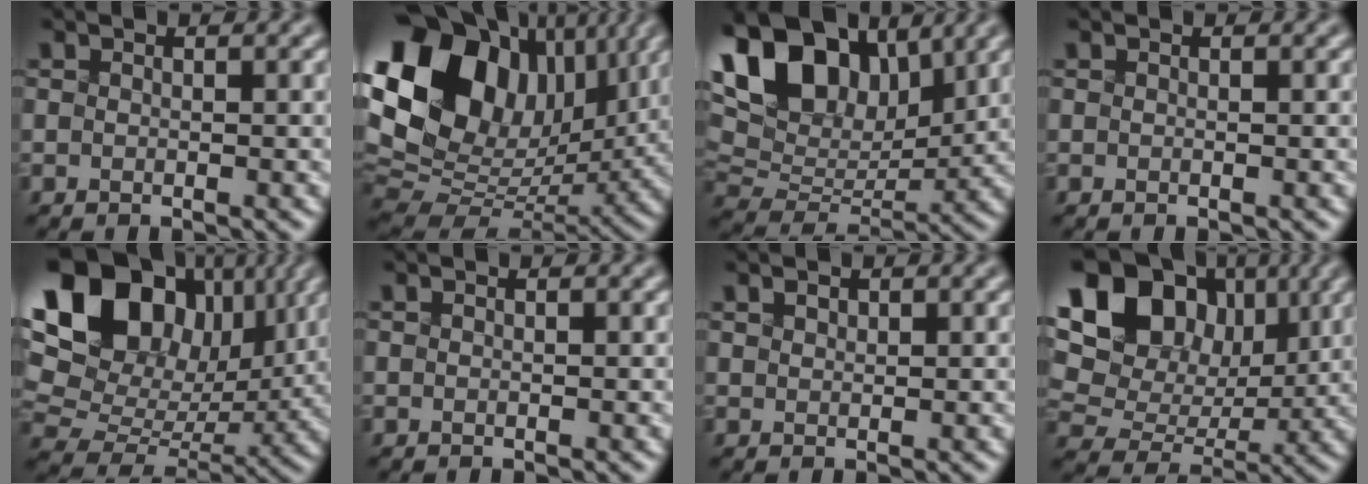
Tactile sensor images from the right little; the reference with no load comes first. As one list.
[{"total": 17.7, "force": [5.6, 11.8, 12.0], "torque": [-0.274, 0.026, 0.102]}, {"total": 14.5, "force": [6.9, 8.4, 9.7], "torque": [-0.193, 0.039, 0.114]}, {"total": 0.0}, {"total": 19.0, "force": [6.9, 13.6, 11.4], "torque": [-0.248, 0.050, 0.135]}, {"total": 0.0}, {"total": 1.7, "force": [1.2, 0.9, 0.8], "torque": [-0.029, 0.010, 0.026]}, {"total": 16.5, "force": [6.4, 12.2, 9.1], "torque": [-0.220, 0.059, 0.125]}]